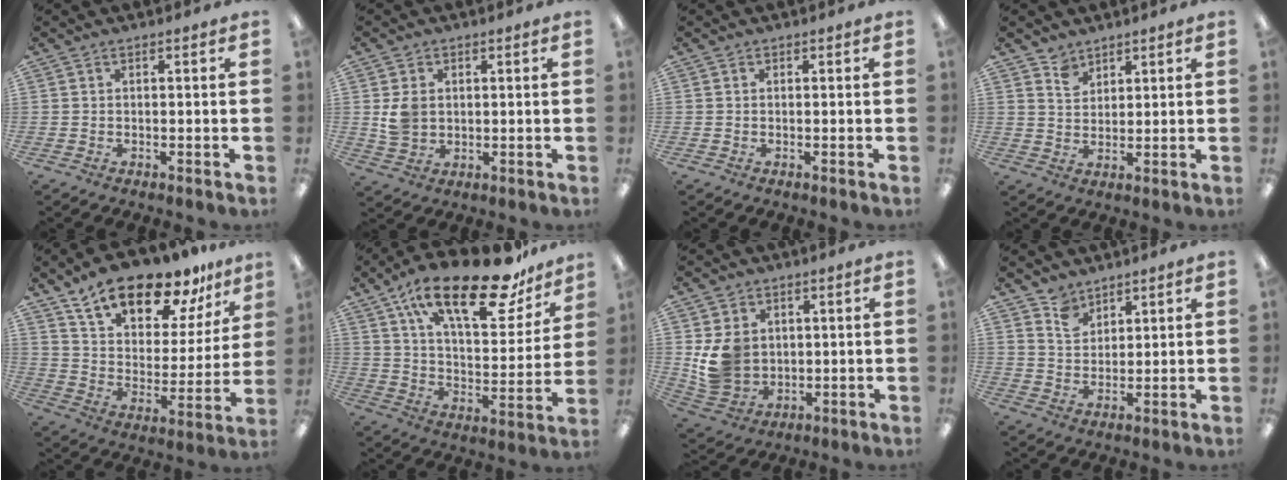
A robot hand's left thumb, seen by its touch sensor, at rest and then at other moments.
{"total": 5.5, "force": [1.1, 4.6, 2.8], "torque": [-0.042, 0.004, 0.023]}
{"total": 0.0}
{"total": 4.1, "force": [3.3, 2.4, 0.7], "torque": [-0.007, -0.016, 0.061]}
{"total": 18.0, "force": [14.4, 7.3, 8.1], "torque": [-0.141, -0.096, 0.251]}
{"total": 24.8, "force": [16.6, 9.1, 16.0], "torque": [-0.254, -0.091, 0.275]}
{"total": 9.5, "force": [2.1, 8.2, 4.3], "torque": [-0.092, 0.000, 0.047]}
{"total": 5.5, "force": [4.3, 3.3, 1.2], "torque": [-0.022, -0.017, 0.081]}